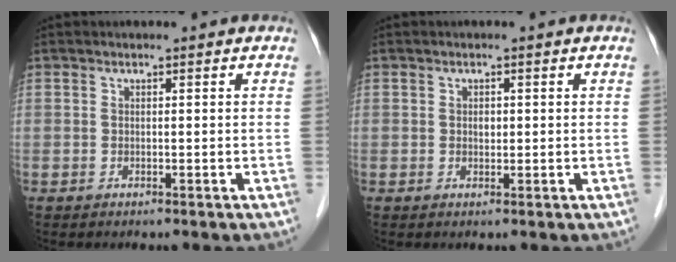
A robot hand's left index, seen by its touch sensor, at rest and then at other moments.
{"total": 1.1, "force": [0.2, 0.7, 0.7], "torque": [-0.012, 0.001, 0.002]}